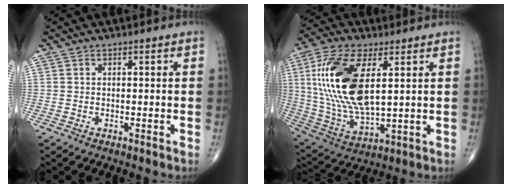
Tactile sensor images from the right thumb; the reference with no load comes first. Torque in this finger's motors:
{"motor_torque": [-0.46, 2.75, 2.39, 0.39, 0.27]}